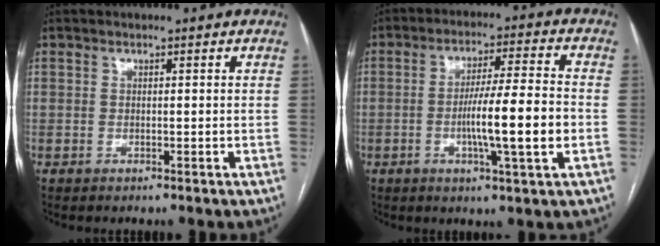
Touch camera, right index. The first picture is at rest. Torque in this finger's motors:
{"motor_torque": [1.68, -0.09, 0.76, 0.16]}